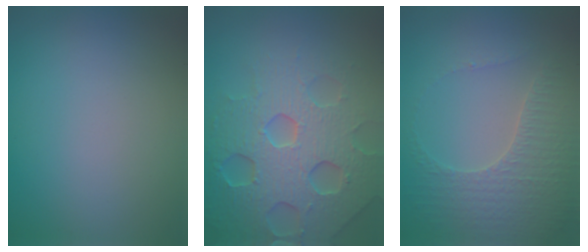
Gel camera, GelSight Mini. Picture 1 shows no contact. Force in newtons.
{"total": 7.3, "press": 7.2, "slide": 1.5}
{"total": 3.3, "press": 3.2, "slide": 0.8}